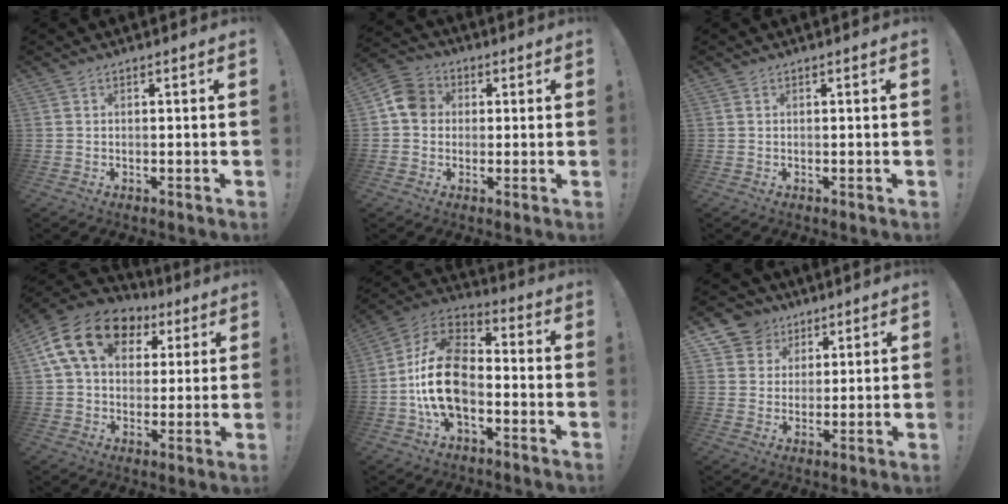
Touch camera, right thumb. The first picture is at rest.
{"total": 7.8, "force": [0.7, 6.9, 3.6], "torque": [-0.048, 0.018, 0.019]}
{"total": 0.0}
{"total": 18.0, "force": [6.6, 12.6, 11.0], "torque": [-0.189, -0.006, 0.122]}
{"total": 19.1, "force": [-4.3, 12.0, 14.3], "torque": [-0.269, 0.042, -0.064]}
{"total": 8.2, "force": [3.8, 7.2, 0.9], "torque": [-0.019, -0.022, 0.080]}